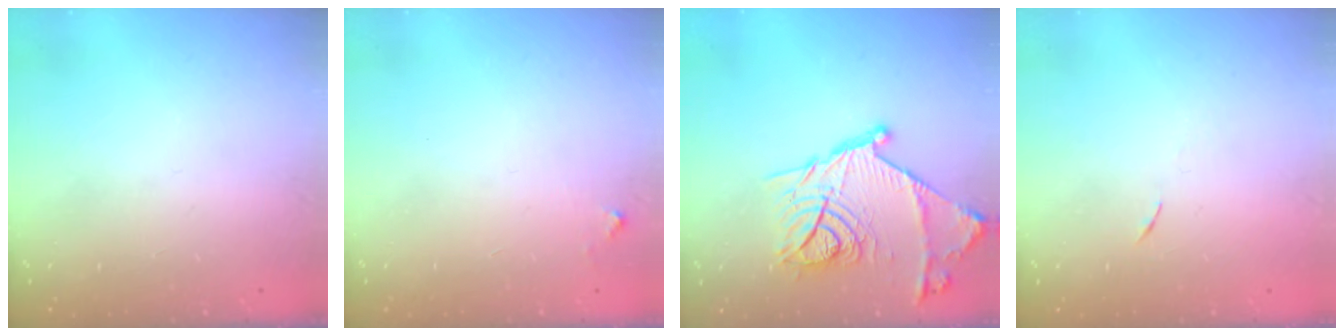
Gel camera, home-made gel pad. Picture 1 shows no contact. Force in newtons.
{"total": 3.1, "press": 3.1, "slide": 0.1}
{"total": 19.6, "press": 19.6, "slide": 0.6}
{"total": 3.8, "press": 3.7, "slide": 0.7}